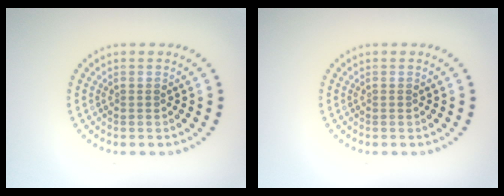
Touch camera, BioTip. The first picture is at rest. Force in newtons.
{"total": 0.0}